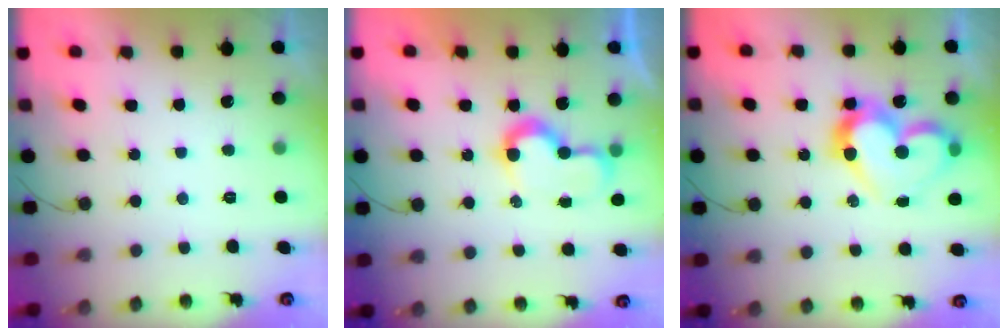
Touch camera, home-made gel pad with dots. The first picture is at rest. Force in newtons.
{"total": 7.6, "press": 7.6, "slide": 0.2}
{"total": 16.1, "press": 15.9, "slide": 2.4}